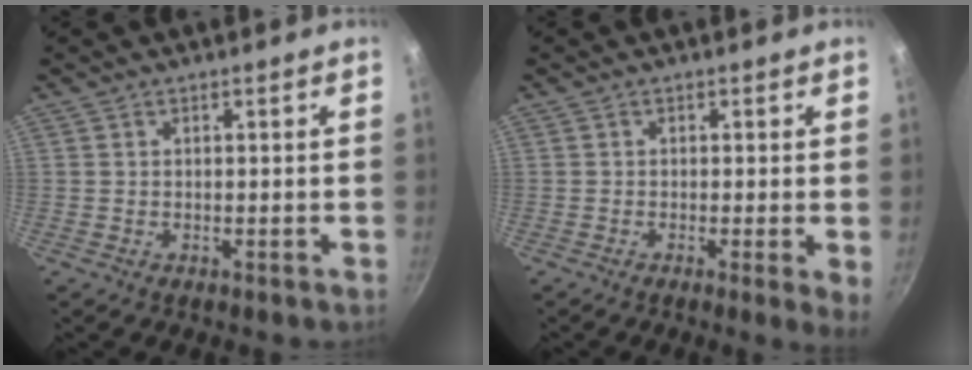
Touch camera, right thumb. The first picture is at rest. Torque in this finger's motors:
{"motor_torque": [-0.60, 0.50, -0.10, -0.25, 0.01]}